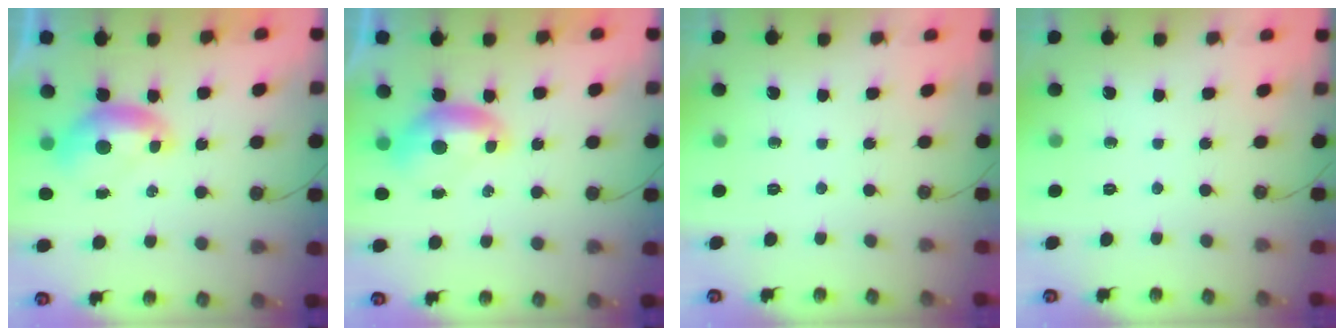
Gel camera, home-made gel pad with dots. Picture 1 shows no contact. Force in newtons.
{"total": 0.0}
{"total": 0.0}
{"total": 0.0}